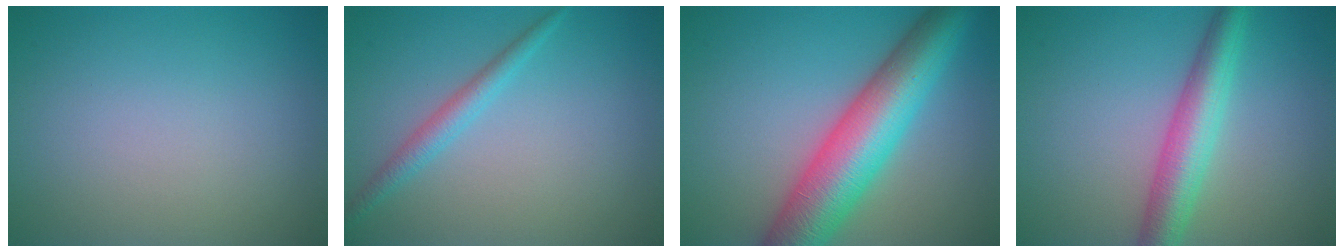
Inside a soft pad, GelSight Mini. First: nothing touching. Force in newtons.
{"total": 2.0, "press": 2.0, "slide": 0.1}
{"total": 9.9, "press": 9.9, "slide": 0.3}
{"total": 5.1, "press": 5.1, "slide": 0.0}